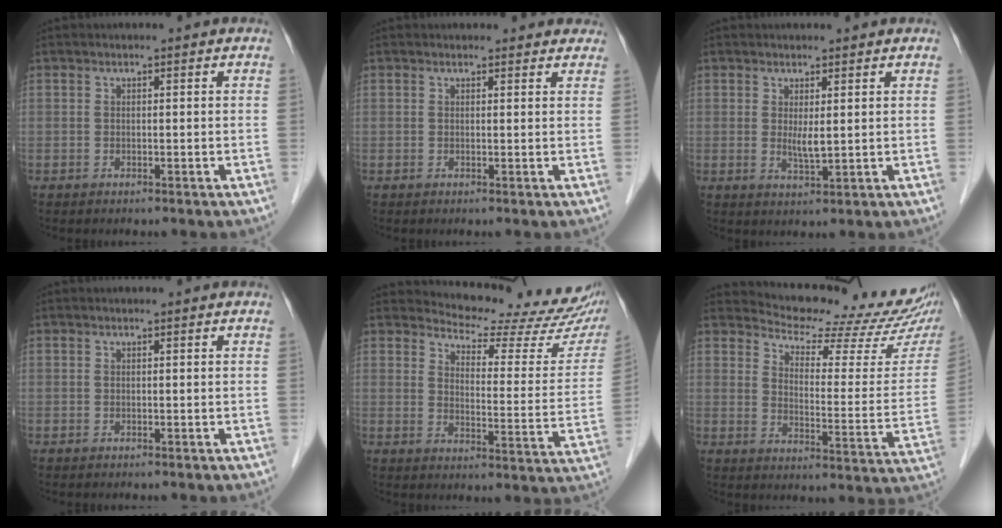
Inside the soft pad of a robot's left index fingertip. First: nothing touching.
{"total": 4.3, "force": [3.9, 1.6, 0.5], "torque": [0.005, 0.007, 0.032]}
{"total": 2.4, "force": [0.6, 0.5, 2.3], "torque": [-0.047, -0.008, 0.017]}
{"total": 0.0}
{"total": 18.0, "force": [16.9, 3.7, 5.0], "torque": [-0.053, -0.069, 0.182]}
{"total": 18.0, "force": [16.9, 2.5, 5.6], "torque": [-0.078, -0.071, 0.200]}